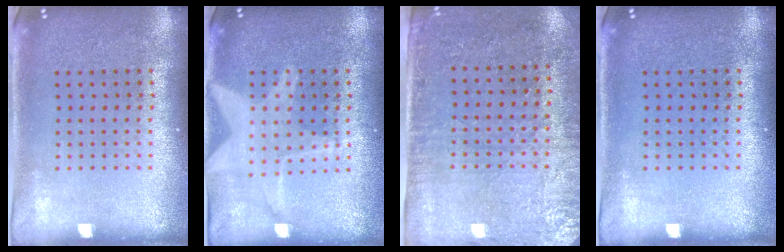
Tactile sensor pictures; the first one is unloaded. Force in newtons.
{"total": 1.8, "press": 1.8, "slide": 0.1}
{"total": 2.9, "press": 2.5, "slide": 1.5}
{"total": 0.0}